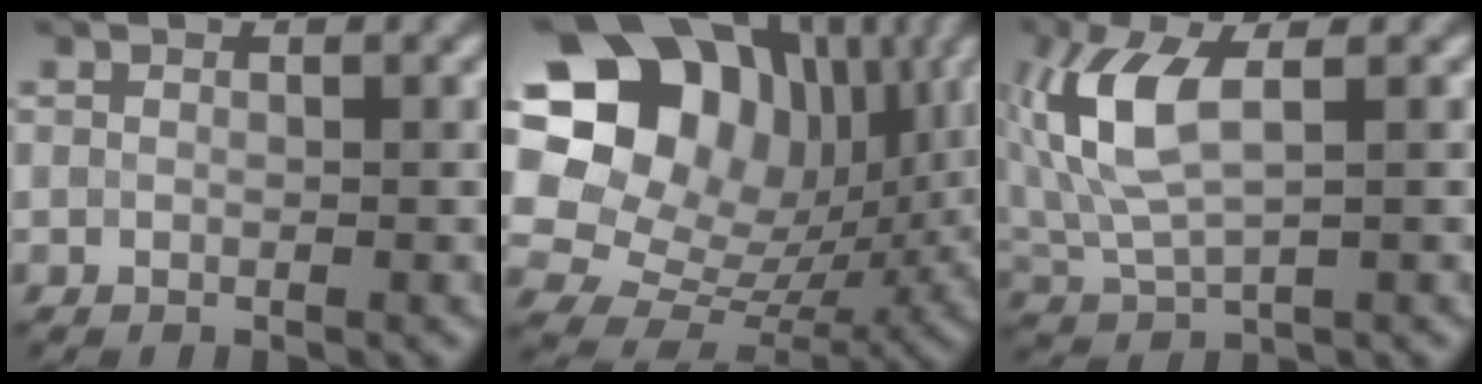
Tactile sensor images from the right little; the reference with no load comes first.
{"total": 20.6, "force": [6.7, 16.3, 10.6], "torque": [-0.219, 0.052, 0.113]}
{"total": 6.6, "force": [1.3, 3.0, 5.7], "torque": [-0.138, 0.006, 0.024]}